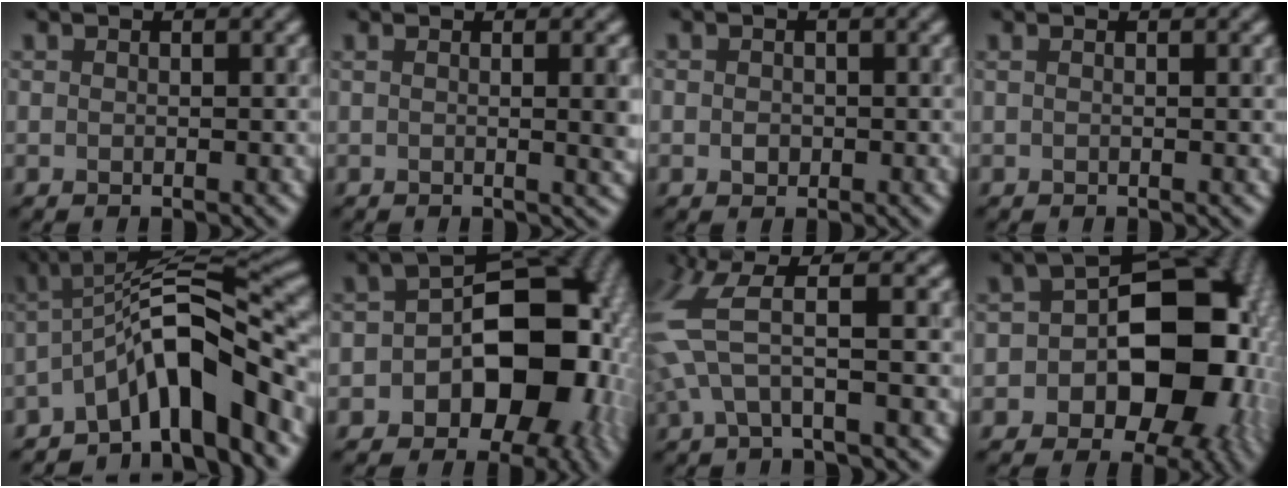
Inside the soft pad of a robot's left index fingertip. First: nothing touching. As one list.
[{"total": 3.7, "force": [0.3, 1.0, 3.5], "torque": [-0.038, 0.004, 0.004]}, {"total": 1.0, "force": [-0.2, 0.9, 0.4], "torque": [-0.009, -0.003, -0.007]}, {"total": 0.9, "force": [0.1, 0.1, 0.9], "torque": [-0.016, 0.005, 0.000]}, {"total": 9.5, "force": [-4.7, 2.5, 7.9], "torque": [-0.109, 0.018, -0.091]}, {"total": 13.5, "force": [-3.2, 8.8, 9.7], "torque": [-0.107, -0.003, -0.052]}, {"total": 4.5, "force": [0.9, 0.6, 4.4], "torque": [-0.112, 0.003, 0.017]}, {"total": 15.8, "force": [-3.4, 10.4, 11.4], "torque": [-0.122, -0.007, -0.052]}]